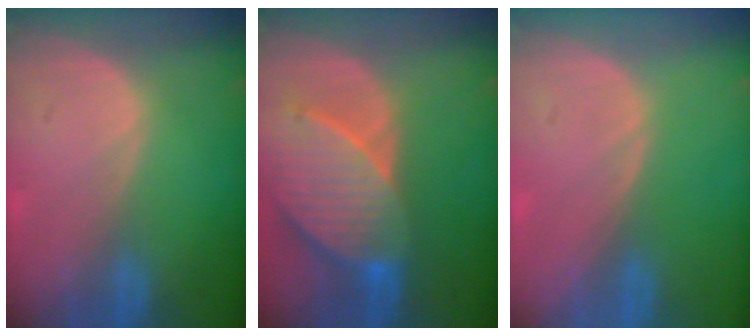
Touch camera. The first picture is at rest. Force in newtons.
{"total": 9.9, "press": 8.9, "slide": 4.3}
{"total": 0.0}